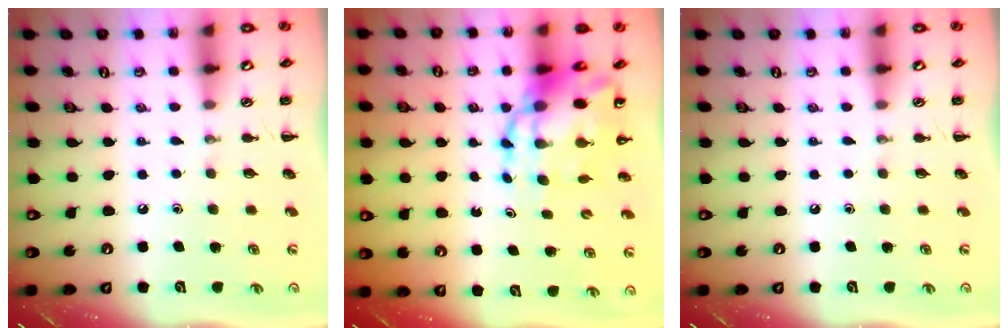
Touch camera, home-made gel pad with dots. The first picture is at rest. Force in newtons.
{"total": 10.5, "press": 10.1, "slide": 2.7}
{"total": 0.0}